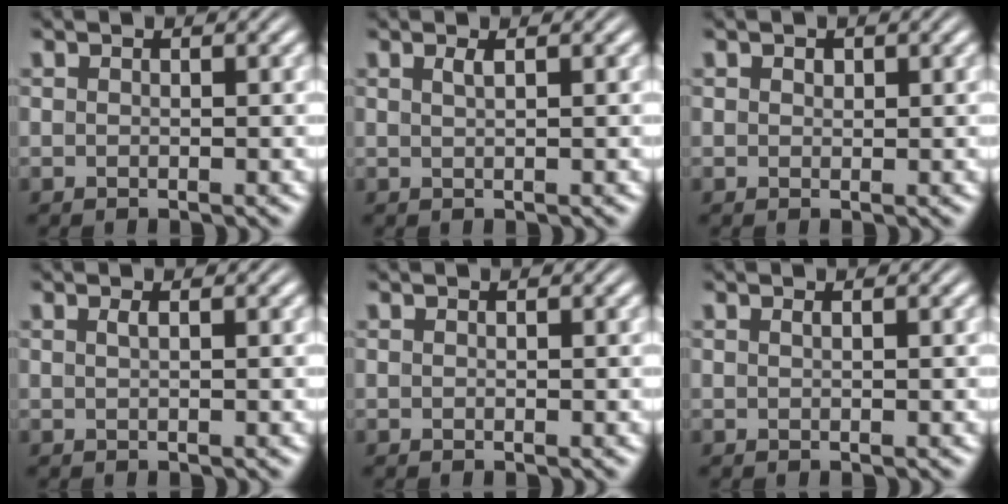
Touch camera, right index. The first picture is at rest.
{"total": 0.8, "force": [0.2, -0.3, 0.7], "torque": [-0.010, -0.002, 0.009]}
{"total": 0.5, "force": [0.3, 0.4, 0.2], "torque": [-0.004, -0.006, 0.010]}
{"total": 0.6, "force": [0.1, -0.2, 0.5], "torque": [-0.010, -0.003, 0.005]}
{"total": 0.8, "force": [-0.2, -0.7, -0.3], "torque": [0.010, -0.010, 0.006]}
{"total": 0.0}